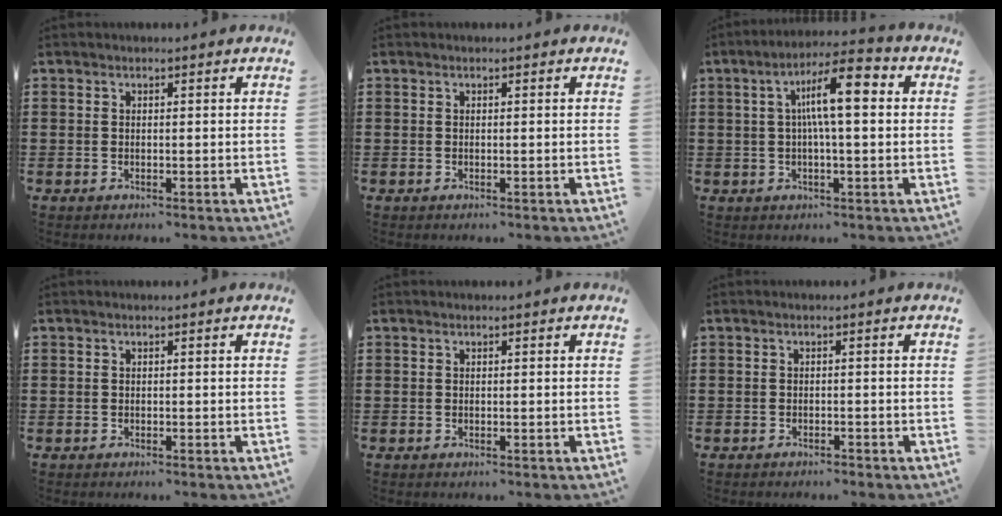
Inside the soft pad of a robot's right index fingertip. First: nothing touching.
{"total": 0.0}
{"total": 9.5, "force": [1.8, 2.2, 9.1], "torque": [-0.159, 0.003, 0.023]}
{"total": 0.0}
{"total": 0.0}
{"total": 1.0, "force": [-1.0, 0.1, 0.1], "torque": [-0.005, 0.000, -0.021]}